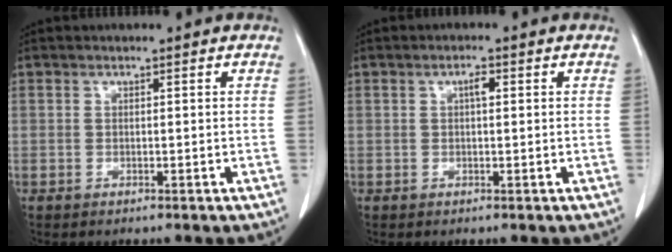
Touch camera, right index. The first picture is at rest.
{"total": 1.5, "force": [0.4, 0.4, 1.4], "torque": [-0.026, 0.004, 0.006]}